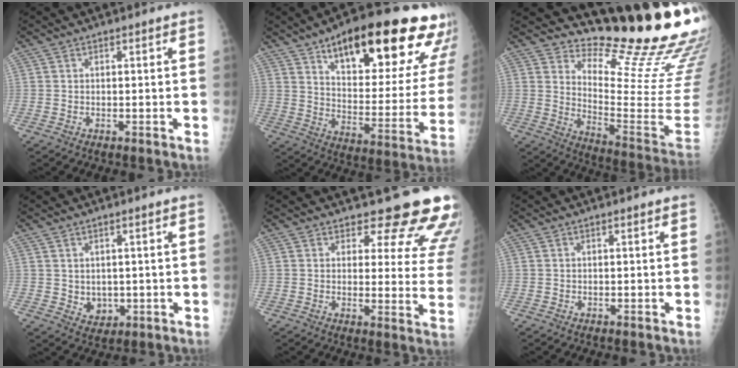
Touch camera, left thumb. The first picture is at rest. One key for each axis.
{"total": 29.0, "fx": 17.5, "fy": 9.9, "fz": 21.0, "tx": -0.251, "ty": -0.051, "tz": 0.253}
{"total": 22.0, "fx": 18.4, "fy": 3.3, "fz": 11.6, "tx": -0.140, "ty": -0.186, "tz": 0.254}
{"total": 3.3, "fx": 0.3, "fy": 2.6, "fz": 1.9, "tx": -0.018, "ty": -0.008, "tz": 0.017}
{"total": 15.0, "fx": 13.7, "fy": 4.4, "fz": 4.0, "tx": 0.002, "ty": -0.118, "tz": 0.136}
{"total": 0.0}